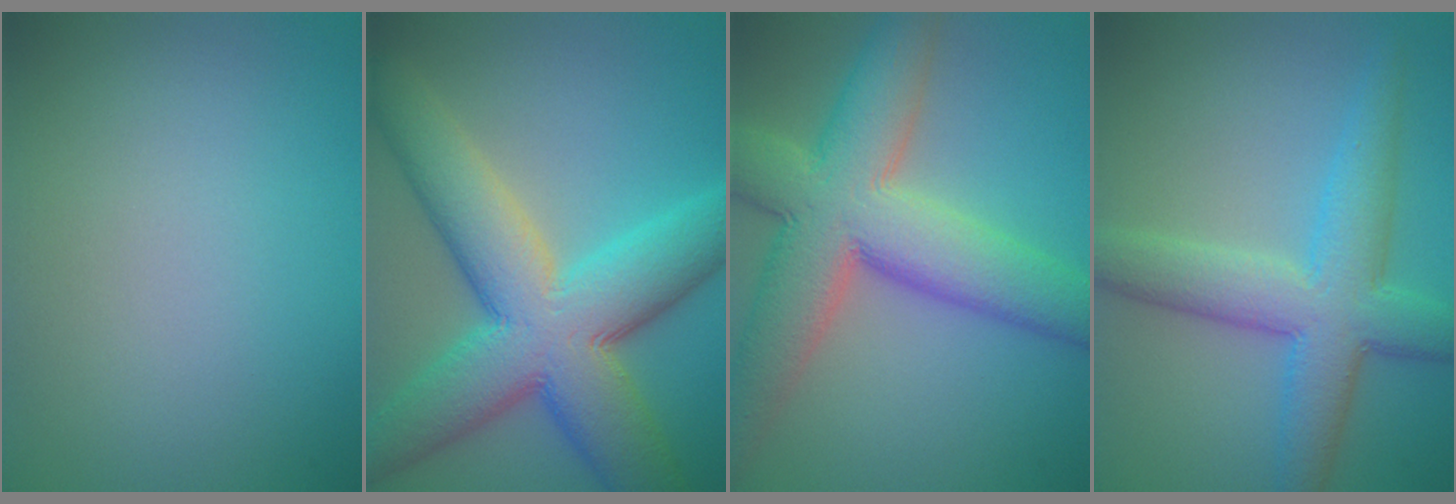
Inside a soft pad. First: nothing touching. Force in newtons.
{"total": 12.5, "press": 12.5, "slide": 0.7}
{"total": 10.8, "press": 10.7, "slide": 1.0}
{"total": 6.6, "press": 6.6, "slide": 0.1}